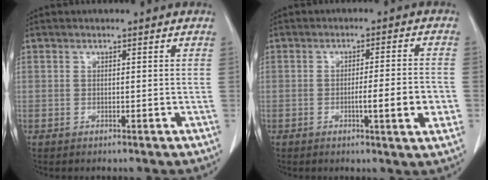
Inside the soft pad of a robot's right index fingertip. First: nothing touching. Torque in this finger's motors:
{"motor_torque": [1.21, -0.46, 0.50, 0.07]}